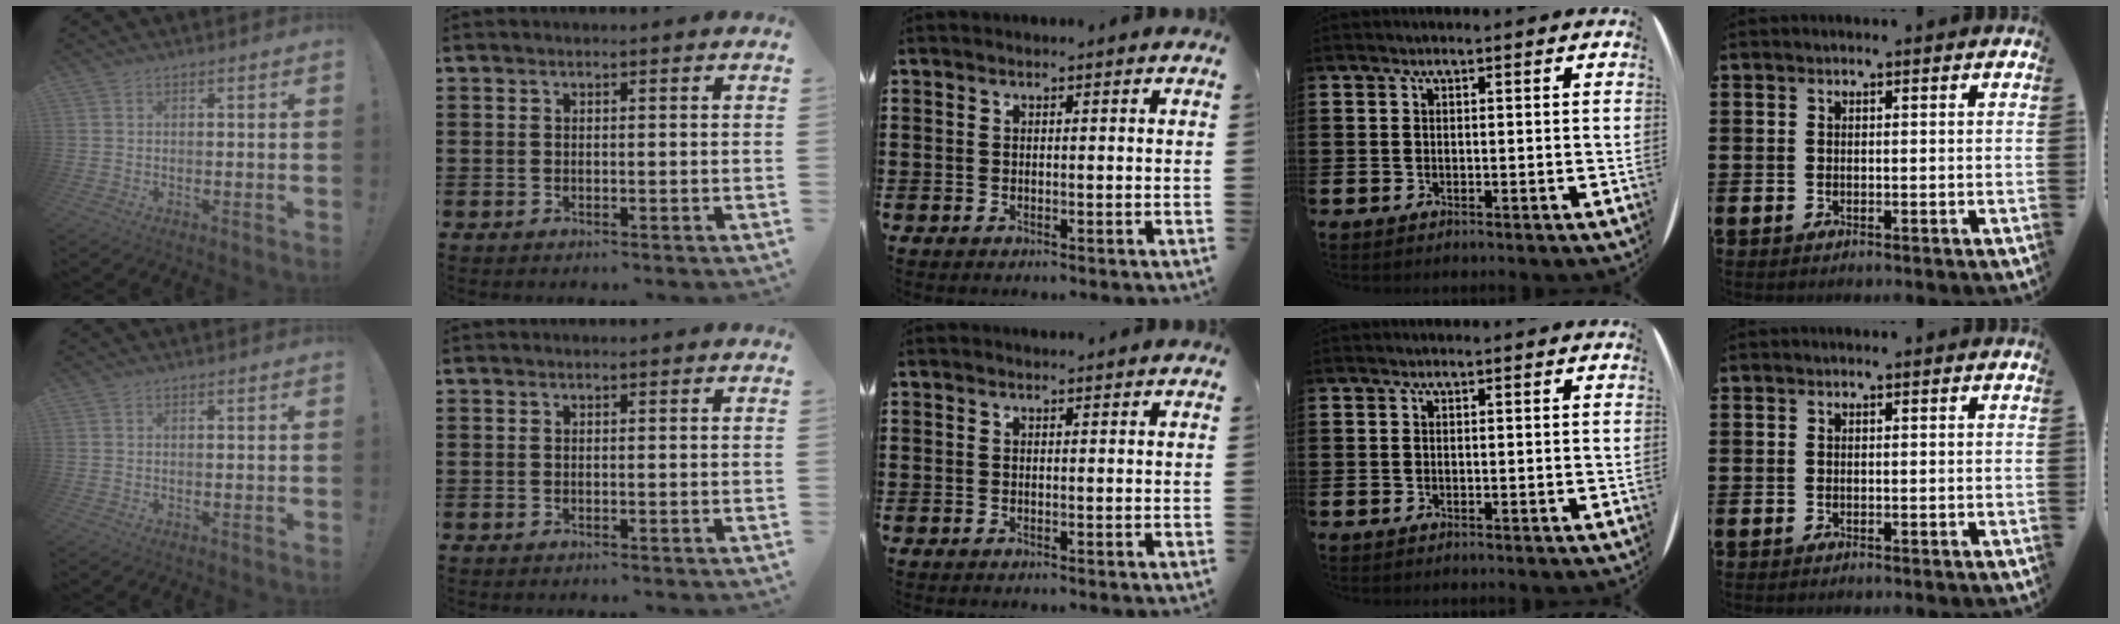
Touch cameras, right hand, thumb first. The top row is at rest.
{"middle": {"total": 0.7, "force": [0.7, 0.1, 0.0], "torque": [0.005, -0.003, 0.012]}}